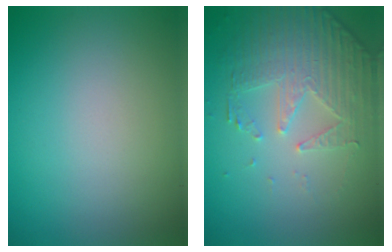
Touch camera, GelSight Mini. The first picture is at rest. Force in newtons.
{"total": 4.8, "press": 3.7, "slide": 3.1}